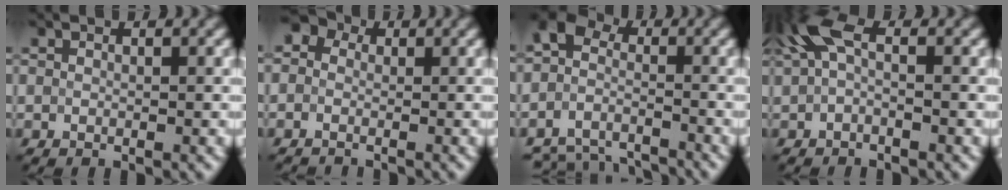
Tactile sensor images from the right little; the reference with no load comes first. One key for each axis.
{"total": 3.0, "fx": -0.9, "fy": 2.7, "fz": 1.1, "tx": -0.005, "ty": 0.013, "tz": -0.037}
{"total": 7.8, "fx": -5.3, "fy": 4.6, "fz": 3.4, "tx": -0.072, "ty": -0.018, "tz": -0.094}
{"total": 3.2, "fx": -0.2, "fy": 1.3, "fz": 2.9, "tx": -0.072, "ty": 0.009, "tz": -0.016}